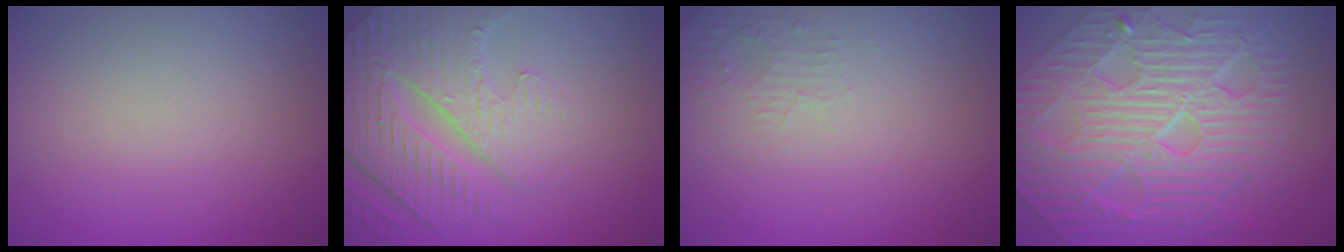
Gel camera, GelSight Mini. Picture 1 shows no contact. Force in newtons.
{"total": 7.4, "press": 5.6, "slide": 4.8}
{"total": 1.6, "press": 1.6, "slide": 0.4}
{"total": 10.8, "press": 7.4, "slide": 7.9}